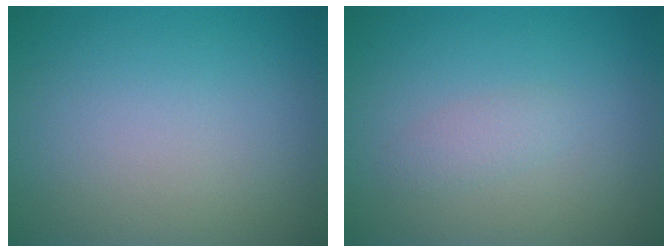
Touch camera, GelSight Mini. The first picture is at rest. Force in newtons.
{"total": 1.2, "press": 1.2, "slide": 0.1}